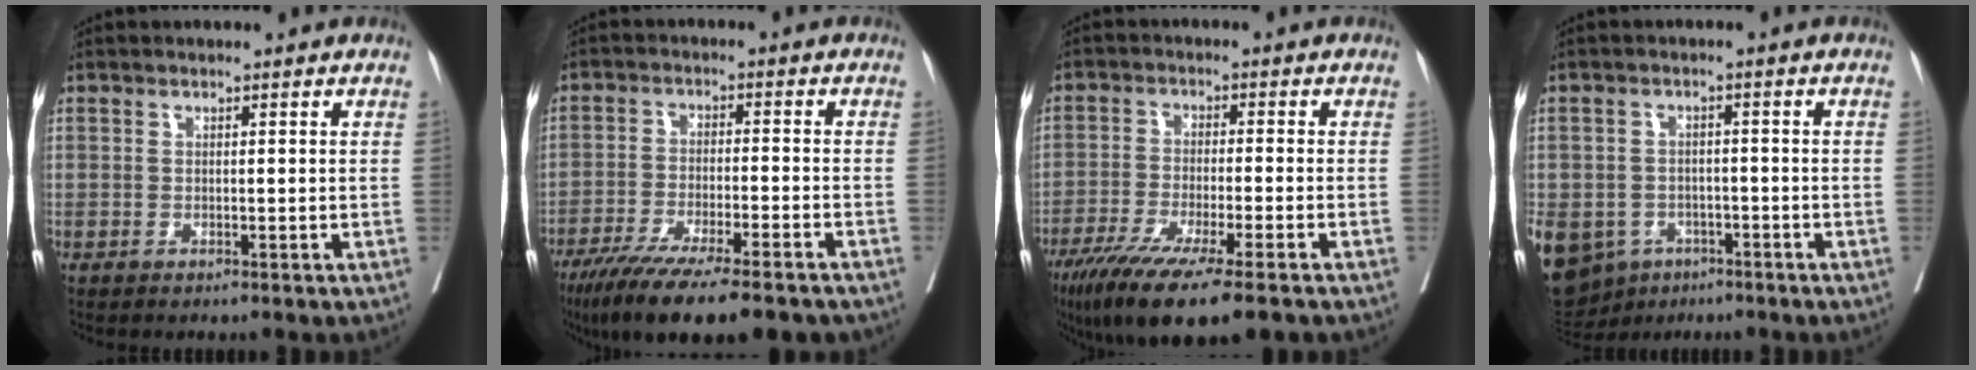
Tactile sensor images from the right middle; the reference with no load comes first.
{"total": 16.9, "force": [-13.0, 2.6, 10.5], "torque": [-0.148, -0.033, -0.202]}
{"total": 13.6, "force": [-9.5, 0.8, 9.7], "torque": [-0.163, -0.039, -0.154]}
{"total": 16.9, "force": [-8.0, 13.4, 6.5], "torque": [-0.196, -0.002, -0.106]}